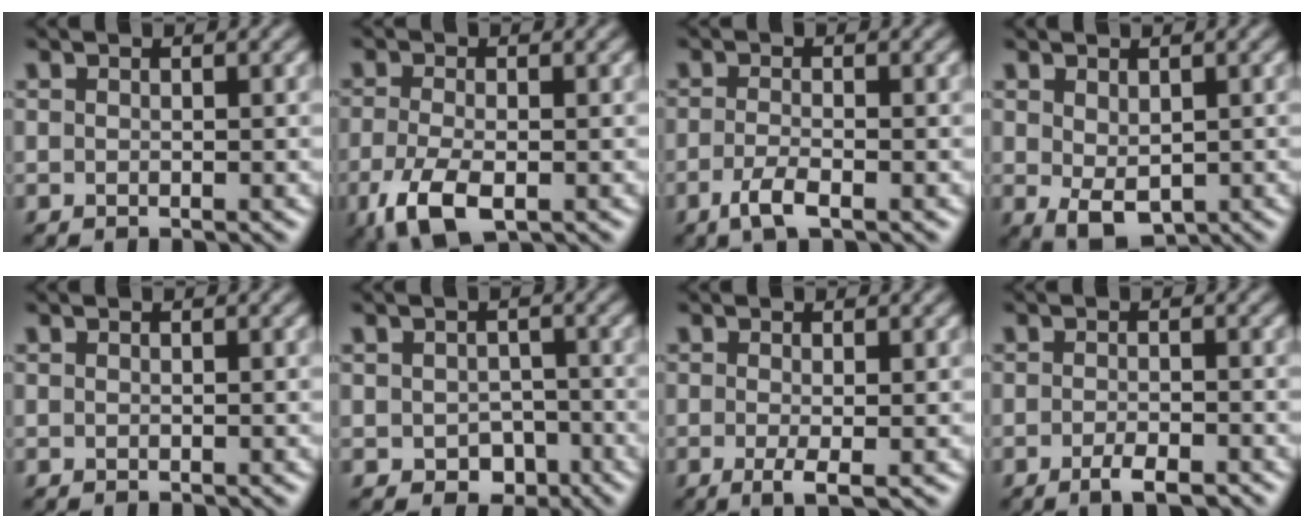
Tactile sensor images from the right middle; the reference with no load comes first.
{"total": 5.2, "force": [-2.3, 2.3, 4.1], "torque": [-0.098, -0.013, -0.046]}
{"total": 2.5, "force": [-1.3, 0.7, 2.0], "torque": [-0.046, -0.003, -0.028]}
{"total": 3.0, "force": [0.0, 1.8, 2.4], "torque": [-0.046, -0.008, 0.007]}
{"total": 0.0}
{"total": 2.5, "force": [-0.9, 1.9, 1.3], "torque": [-0.017, -0.007, -0.013]}
{"total": 2.1, "force": [-0.6, 0.4, 2.0], "torque": [-0.040, -0.010, -0.011]}
{"total": 2.6, "force": [-1.6, 0.8, 2.0], "torque": [-0.035, -0.003, -0.027]}